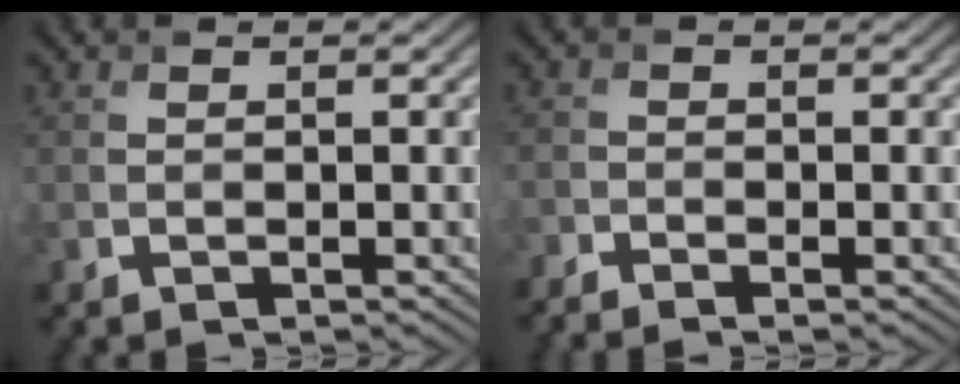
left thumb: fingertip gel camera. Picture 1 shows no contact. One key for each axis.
{"total": 2.1, "fx": -2.0, "fy": -0.2, "fz": 0.6, "tx": -0.014, "ty": -0.008, "tz": -0.045}